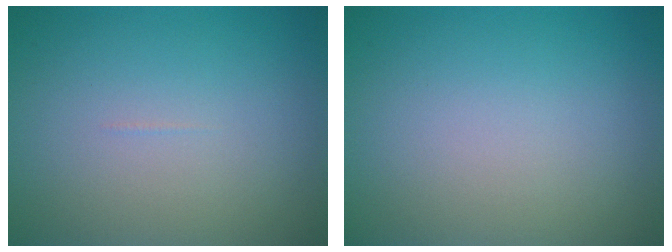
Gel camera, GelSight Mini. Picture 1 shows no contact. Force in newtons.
{"total": 0.0}